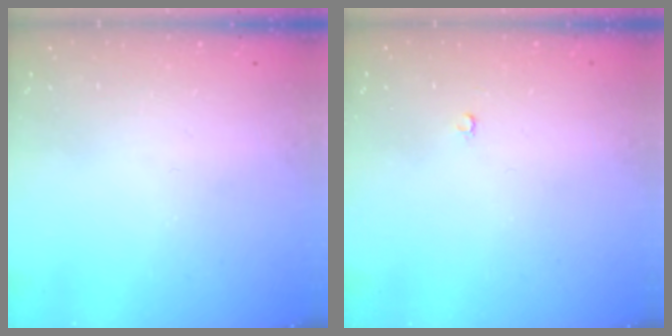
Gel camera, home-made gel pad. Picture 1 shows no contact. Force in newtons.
{"total": 2.1, "press": 2.1, "slide": 0.2}